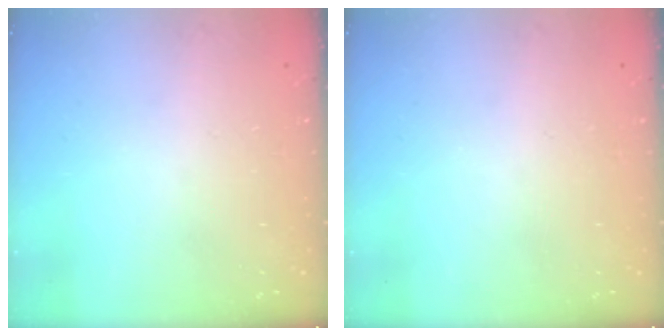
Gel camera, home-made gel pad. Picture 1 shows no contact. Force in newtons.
{"total": 0.0}